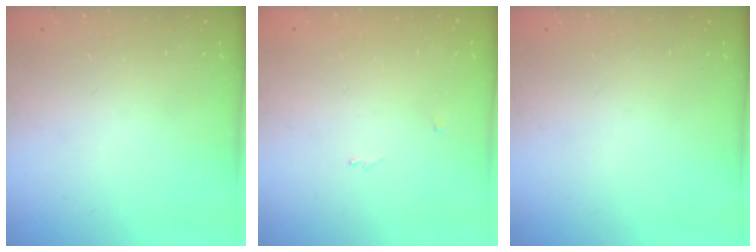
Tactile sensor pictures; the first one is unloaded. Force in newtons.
{"total": 0.8, "press": 0.8, "slide": 0.3}
{"total": 0.0}